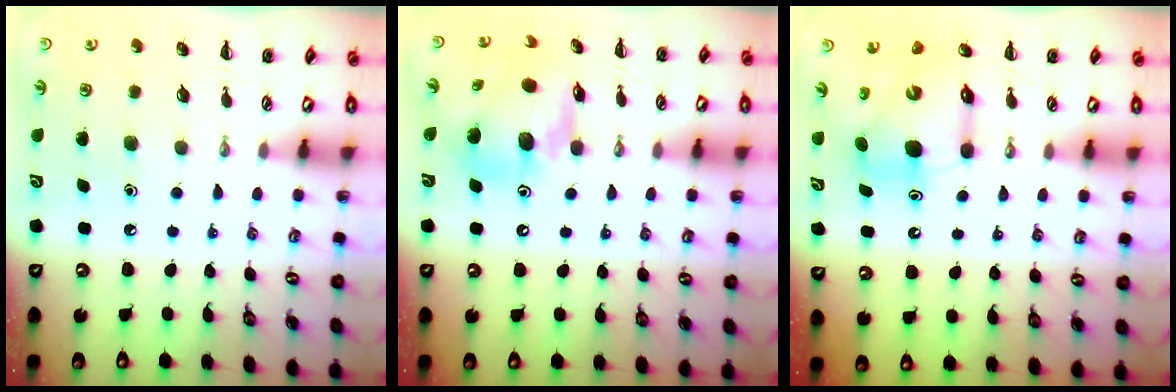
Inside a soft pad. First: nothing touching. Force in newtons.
{"total": 14.1, "press": 13.5, "slide": 4.0}
{"total": 7.9, "press": 7.6, "slide": 2.1}